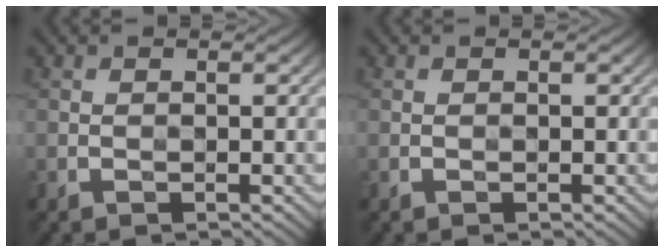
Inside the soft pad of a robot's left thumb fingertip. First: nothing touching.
{"total": 0.0}